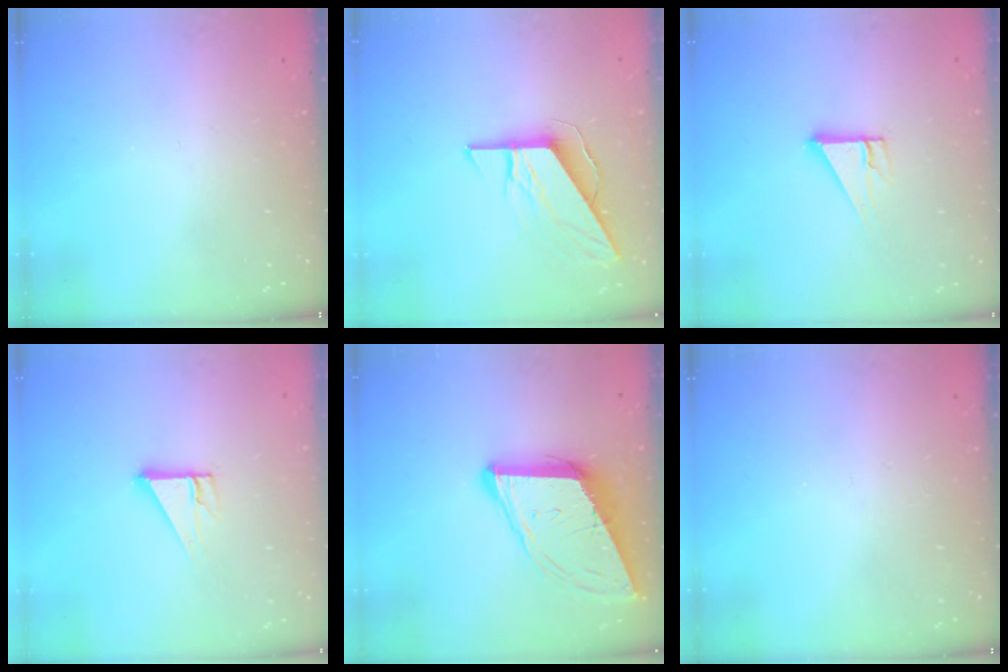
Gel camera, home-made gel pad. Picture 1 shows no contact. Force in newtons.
{"total": 8.8, "press": 8.8, "slide": 0.5}
{"total": 5.1, "press": 5.0, "slide": 0.4}
{"total": 5.1, "press": 5.0, "slide": 0.4}
{"total": 12.6, "press": 12.0, "slide": 3.9}
{"total": 0.0}